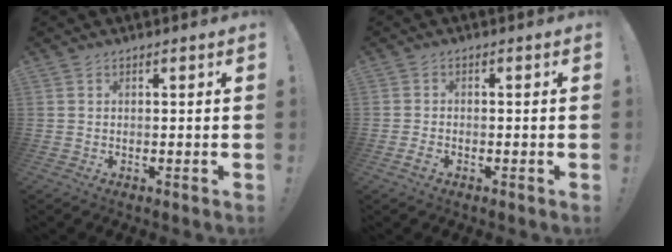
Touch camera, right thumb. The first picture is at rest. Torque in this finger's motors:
{"motor_torque": [0.01, 0.11, -0.19, 0.02, -0.01]}